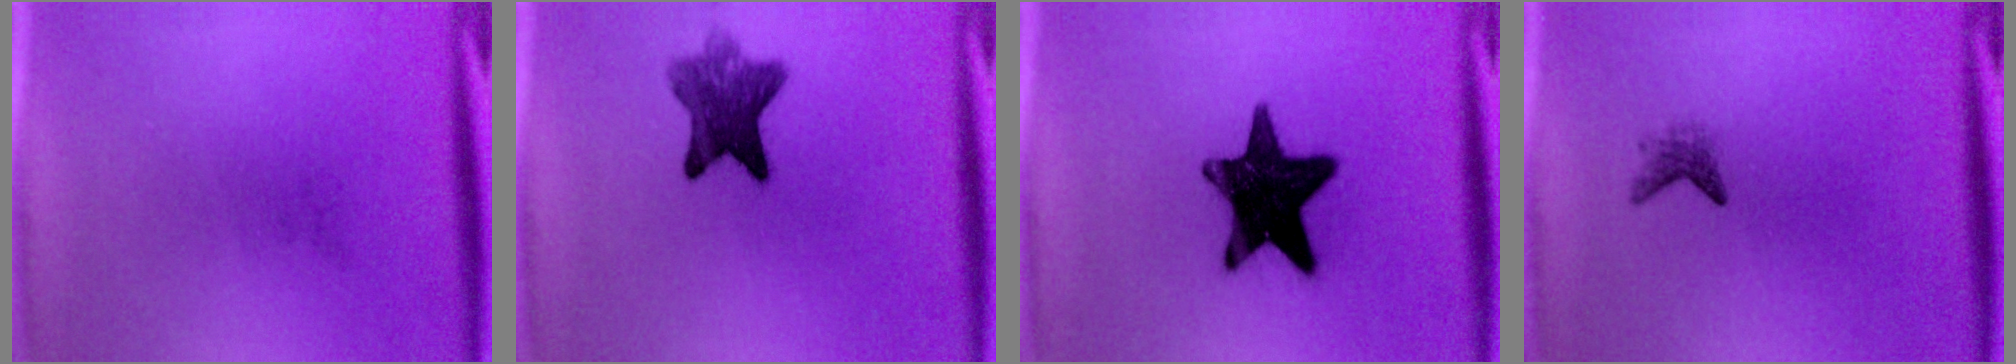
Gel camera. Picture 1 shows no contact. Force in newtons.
{"total": 7.6}
{"total": 16.4}
{"total": 1.5}